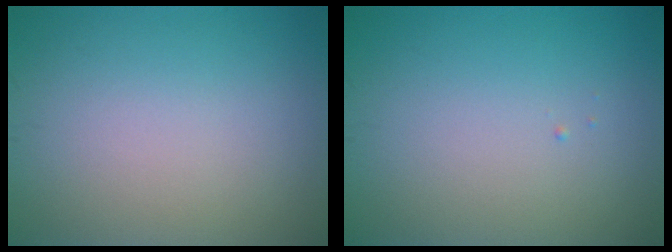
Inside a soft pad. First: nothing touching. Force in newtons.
{"total": 0.0}